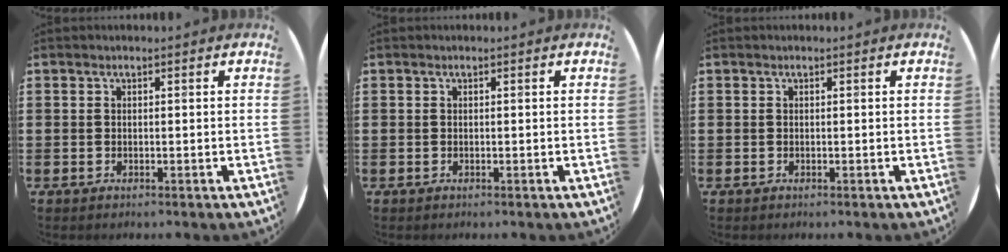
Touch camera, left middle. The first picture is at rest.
{"total": 0.0}
{"total": 0.0}